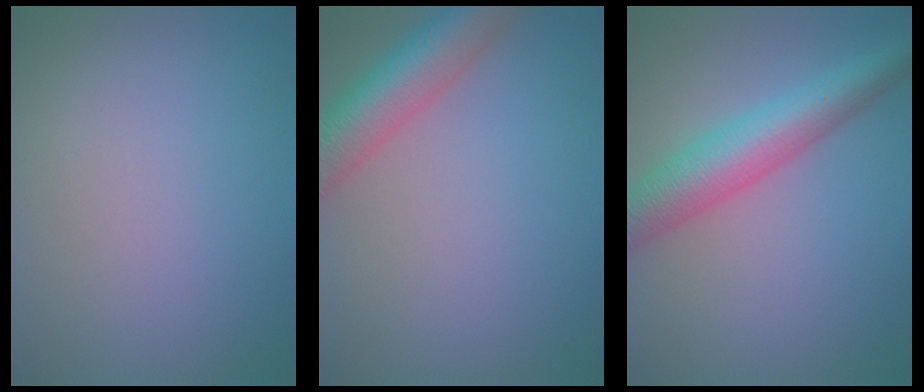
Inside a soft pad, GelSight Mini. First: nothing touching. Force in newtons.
{"total": 7.2, "press": 7.2, "slide": 0.4}
{"total": 6.3, "press": 6.3, "slide": 0.1}